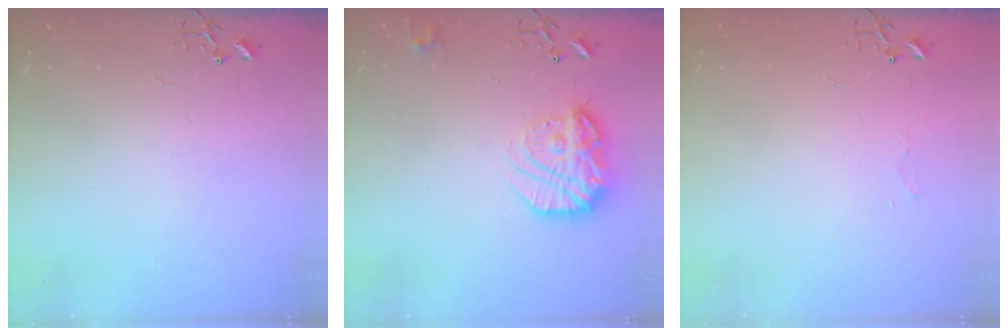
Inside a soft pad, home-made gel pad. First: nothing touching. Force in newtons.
{"total": 19.0, "press": 19.0, "slide": 1.7}
{"total": 3.8, "press": 3.8, "slide": 0.4}